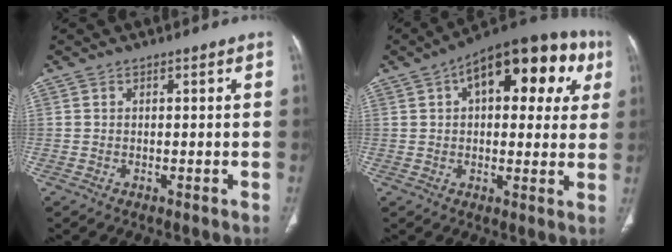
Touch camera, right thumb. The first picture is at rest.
{"total": 21.4, "force": [7.7, 10.7, 16.8], "torque": [-0.194, 0.027, 0.101]}